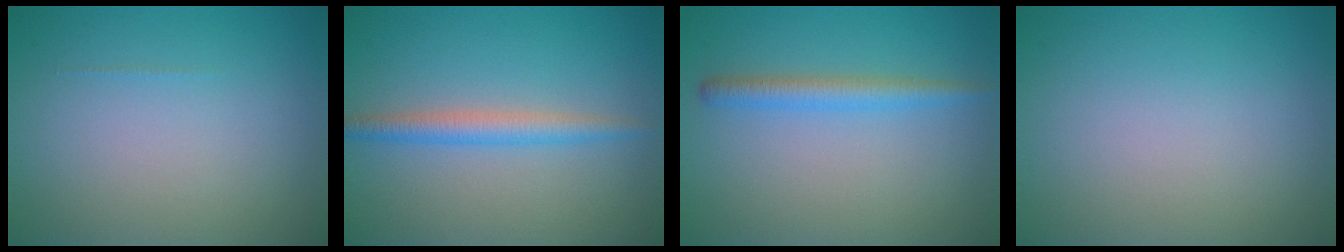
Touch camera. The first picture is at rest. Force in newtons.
{"total": 2.5, "press": 2.5, "slide": 0.1}
{"total": 2.3, "press": 2.3, "slide": 0.1}
{"total": 0.0}